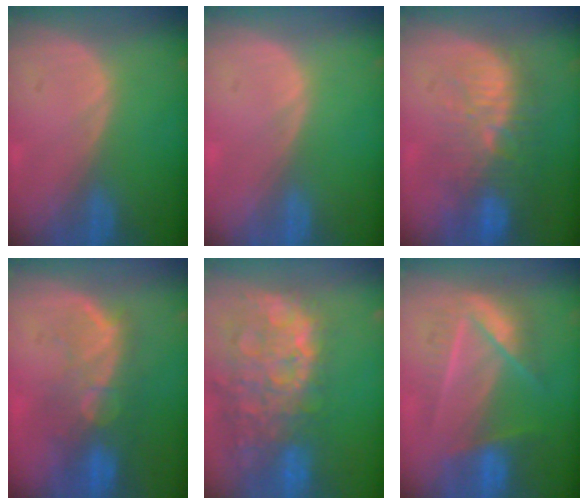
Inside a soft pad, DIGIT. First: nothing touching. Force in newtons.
{"total": 0.0}
{"total": 10.9, "press": 9.6, "slide": 5.1}
{"total": 10.1, "press": 8.6, "slide": 5.4}
{"total": 14.6, "press": 11.8, "slide": 8.5}
{"total": 7.3, "press": 7.3, "slide": 0.2}